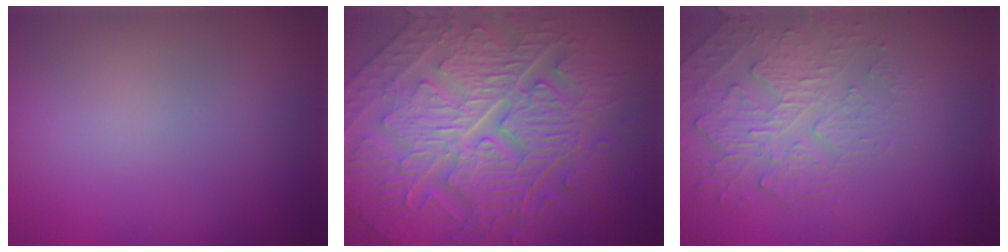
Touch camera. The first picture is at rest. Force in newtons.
{"total": 11.7, "press": 7.9, "slide": 8.6}
{"total": 2.4, "press": 1.7, "slide": 1.7}